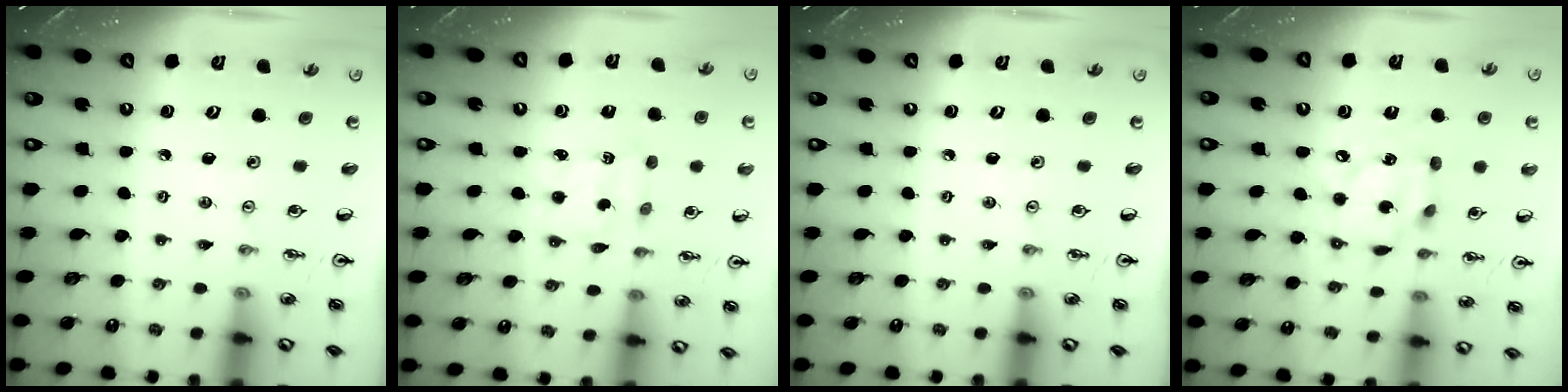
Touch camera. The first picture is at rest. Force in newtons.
{"total": 2.0, "press": 1.9, "slide": 0.8}
{"total": 0.0}
{"total": 12.8, "press": 12.7, "slide": 0.9}